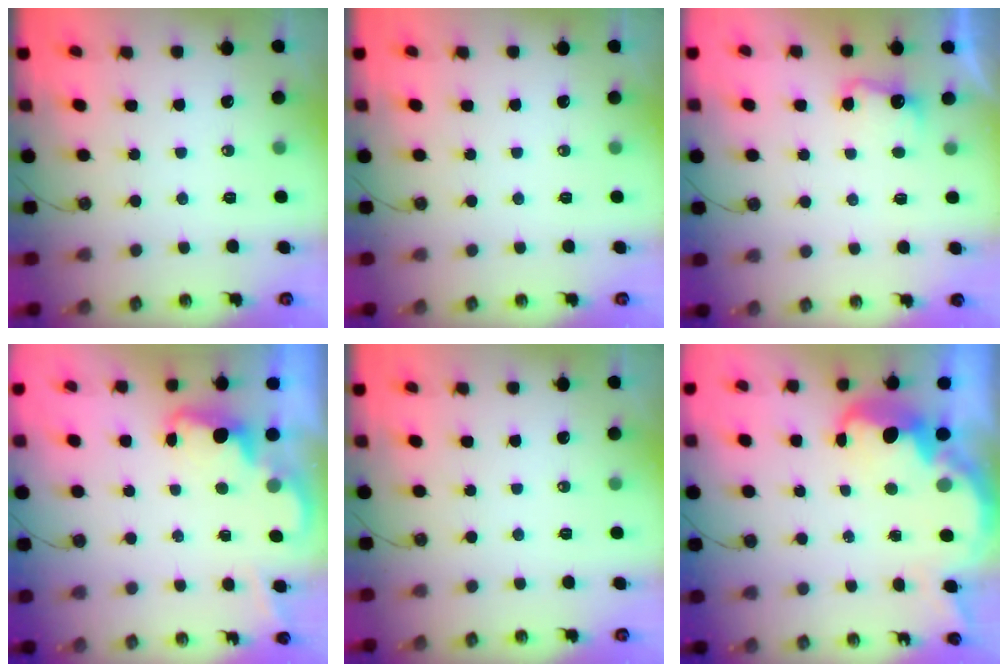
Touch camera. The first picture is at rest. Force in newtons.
{"total": 0.0}
{"total": 3.0, "press": 2.8, "slide": 1.0}
{"total": 2.2, "press": 2.1, "slide": 0.5}
{"total": 0.0}
{"total": 6.4, "press": 6.4, "slide": 0.4}